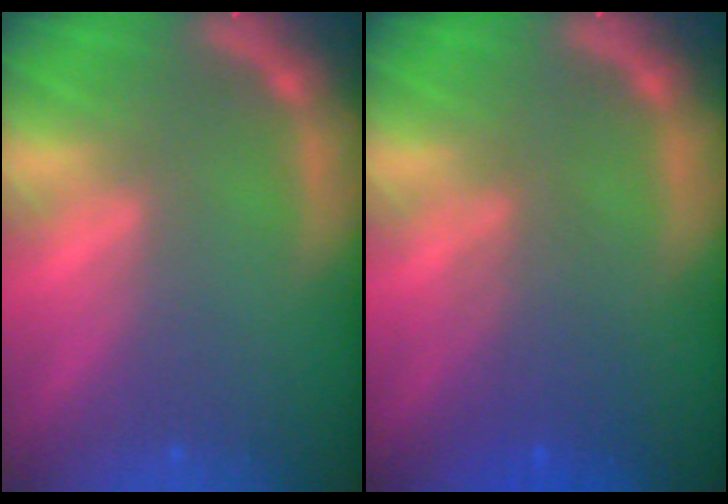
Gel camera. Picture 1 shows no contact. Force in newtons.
{"total": 3.6}